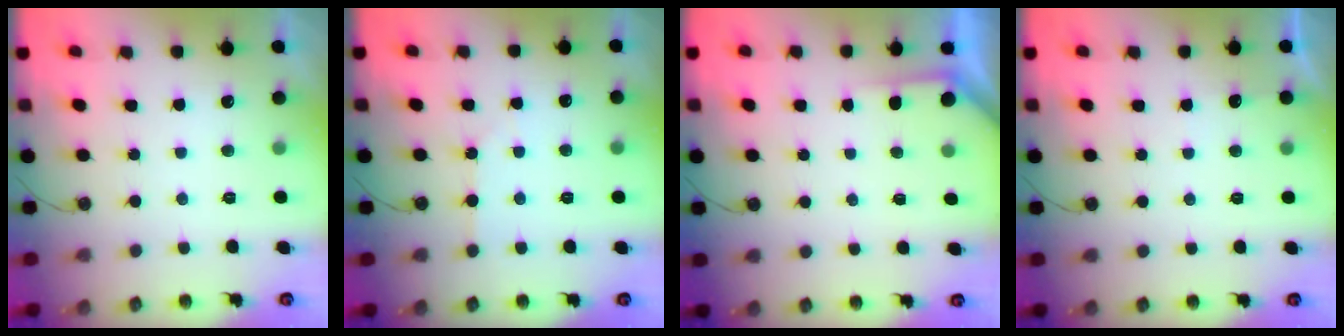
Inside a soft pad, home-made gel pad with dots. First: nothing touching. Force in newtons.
{"total": 3.6, "press": 3.6, "slide": 0.6}
{"total": 2.7, "press": 2.7, "slide": 0.3}
{"total": 2.5, "press": 2.5, "slide": 0.3}